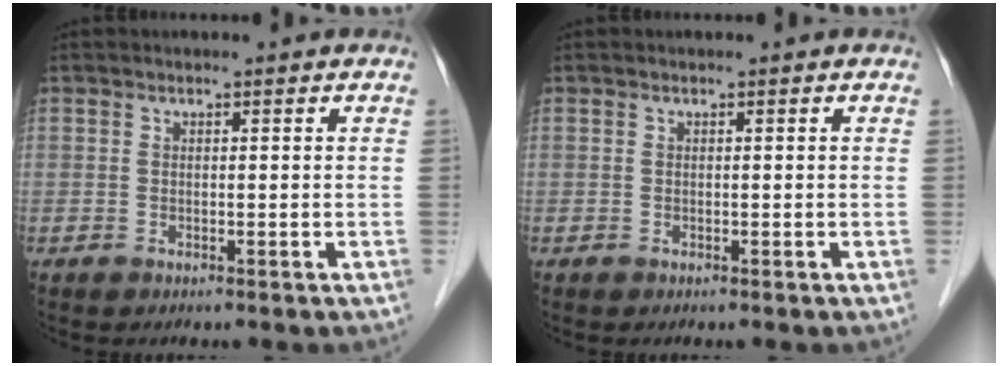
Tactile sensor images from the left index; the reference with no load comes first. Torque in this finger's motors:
{"motor_torque": [0.00, 0.00, 0.00, 0.00]}